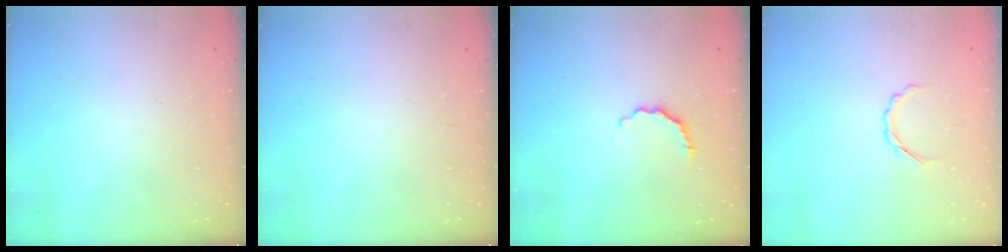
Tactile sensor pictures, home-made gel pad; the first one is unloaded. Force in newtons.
{"total": 0.0}
{"total": 3.7, "press": 3.6, "slide": 0.9}
{"total": 3.2, "press": 3.1, "slide": 0.8}